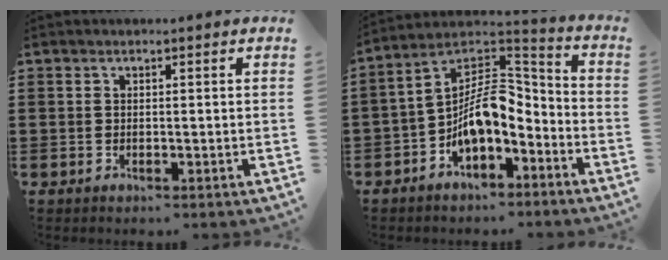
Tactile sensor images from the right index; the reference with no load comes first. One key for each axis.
{"total": 8.8, "fx": -3.2, "fy": 4.3, "fz": 7.0, "tx": -0.154, "ty": -0.011, "tz": -0.068}